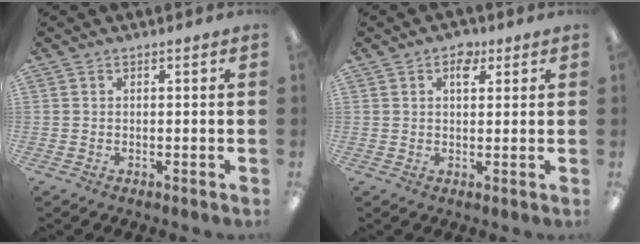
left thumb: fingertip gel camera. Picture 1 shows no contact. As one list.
[{"total": 4.1, "force": [2.0, 2.7, 2.5], "torque": [-0.014, -0.009, 0.026]}]